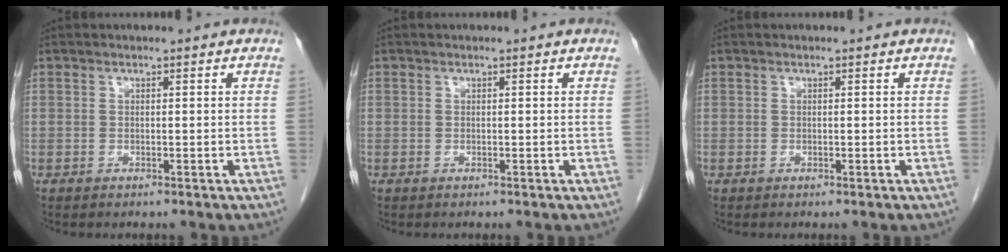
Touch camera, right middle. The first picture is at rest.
{"total": 0.0}
{"total": 0.0}